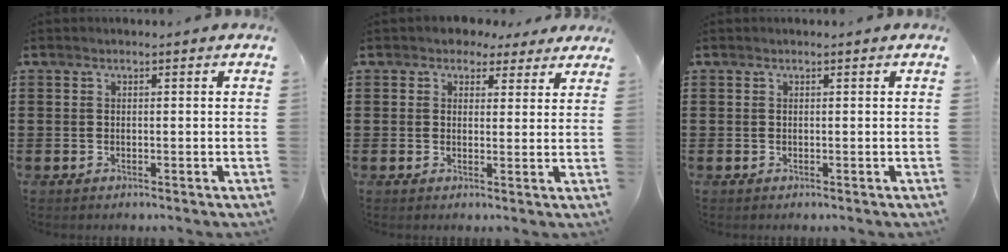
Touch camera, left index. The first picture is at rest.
{"total": 3.0, "force": [2.3, 1.8, 0.6], "torque": [-0.017, 0.002, 0.040]}
{"total": 0.0}